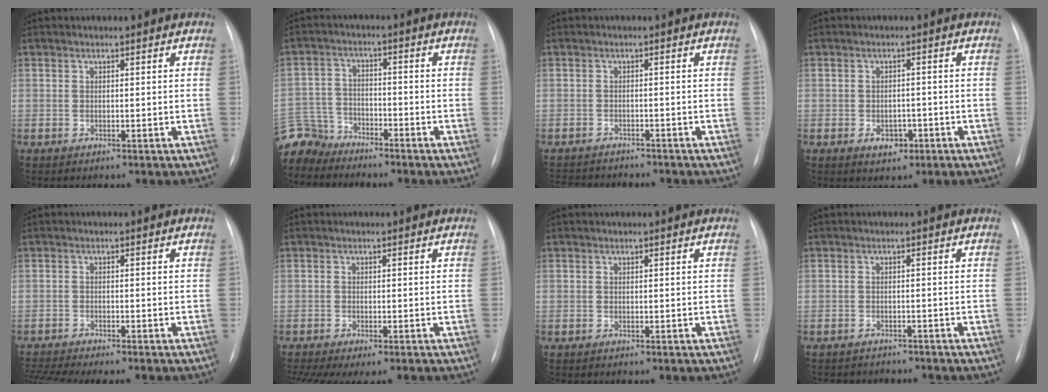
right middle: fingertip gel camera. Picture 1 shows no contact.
{"total": 8.0, "force": [-7.6, 2.6, -0.2], "torque": [-0.005, 0.004, -0.153]}
{"total": 8.8, "force": [-8.0, 2.4, 2.7], "torque": [-0.048, -0.001, -0.109]}
{"total": 3.1, "force": [-1.3, 2.1, 1.8], "torque": [-0.020, 0.003, -0.010]}
{"total": 8.4, "force": [-7.4, 0.3, 3.9], "torque": [-0.062, -0.003, -0.115]}
{"total": 8.2, "force": [-6.3, 2.1, 4.8], "torque": [-0.076, -0.001, -0.094]}
{"total": 0.0}
{"total": 7.7, "force": [-7.0, 2.6, 1.9], "torque": [-0.030, 0.001, -0.086]}